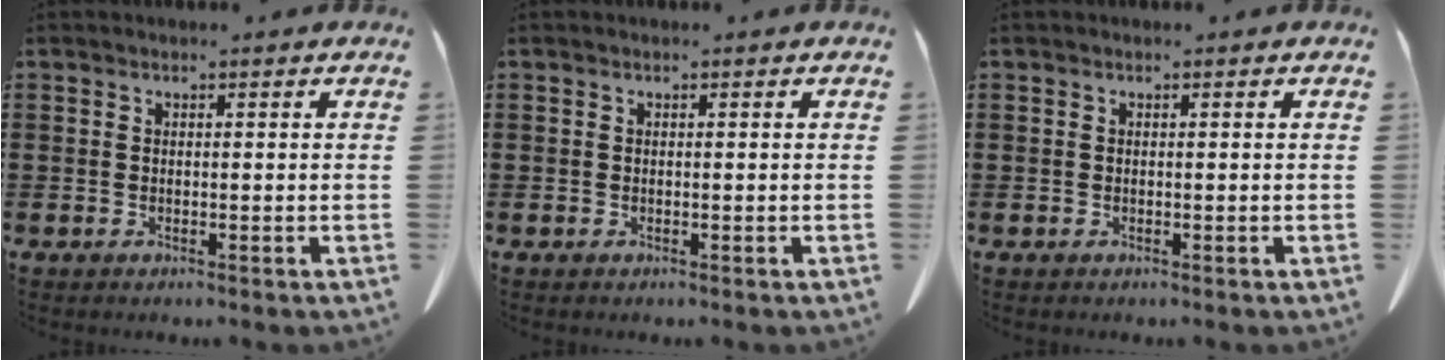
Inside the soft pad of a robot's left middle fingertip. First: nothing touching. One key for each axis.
{"total": 0.0}
{"total": 0.0}